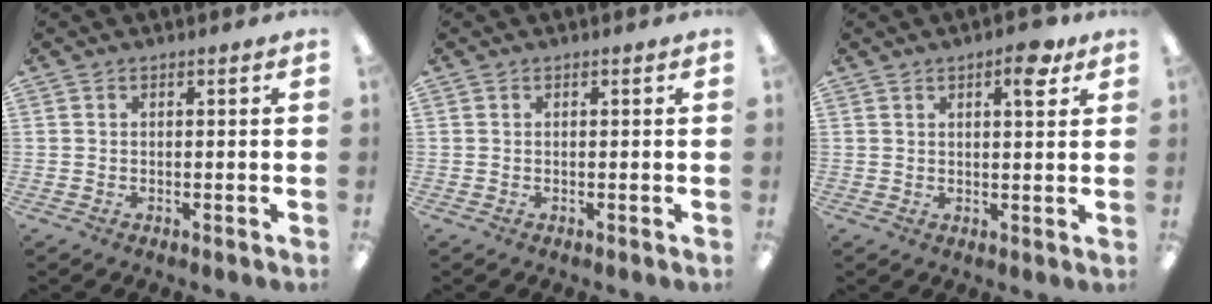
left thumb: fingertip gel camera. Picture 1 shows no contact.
{"total": 0.0}
{"total": 6.0, "force": [3.4, 2.1, 4.4], "torque": [-0.057, -0.010, 0.051]}